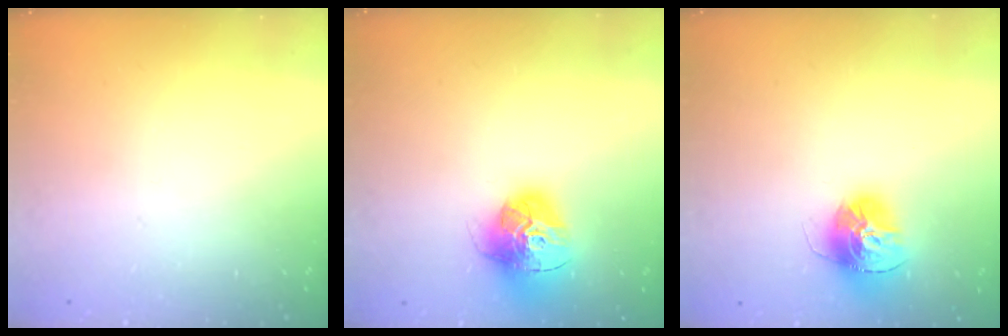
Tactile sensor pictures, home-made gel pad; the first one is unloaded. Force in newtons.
{"total": 16.0, "press": 16.0, "slide": 1.5}
{"total": 14.6, "press": 14.6, "slide": 1.5}